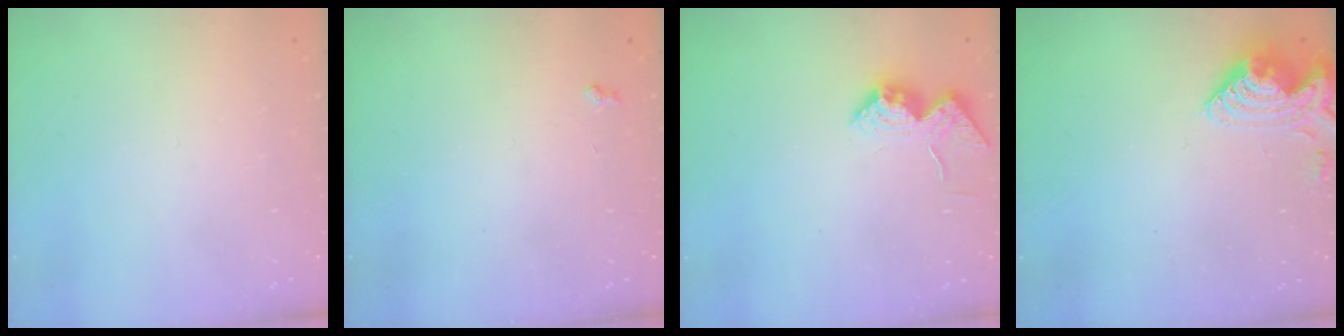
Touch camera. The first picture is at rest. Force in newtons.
{"total": 3.5, "press": 3.5, "slide": 0.5}
{"total": 15.0, "press": 15.0, "slide": 0.9}
{"total": 9.3, "press": 9.3, "slide": 0.4}